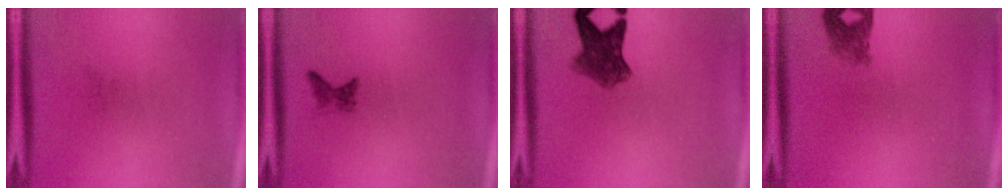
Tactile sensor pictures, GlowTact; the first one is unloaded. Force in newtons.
{"total": 1.2}
{"total": 6.4}
{"total": 2.4}